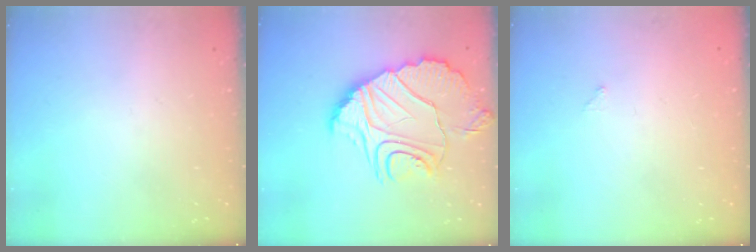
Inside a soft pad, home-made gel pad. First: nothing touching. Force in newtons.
{"total": 13.9, "press": 13.9, "slide": 0.6}
{"total": 3.6, "press": 3.6, "slide": 0.1}